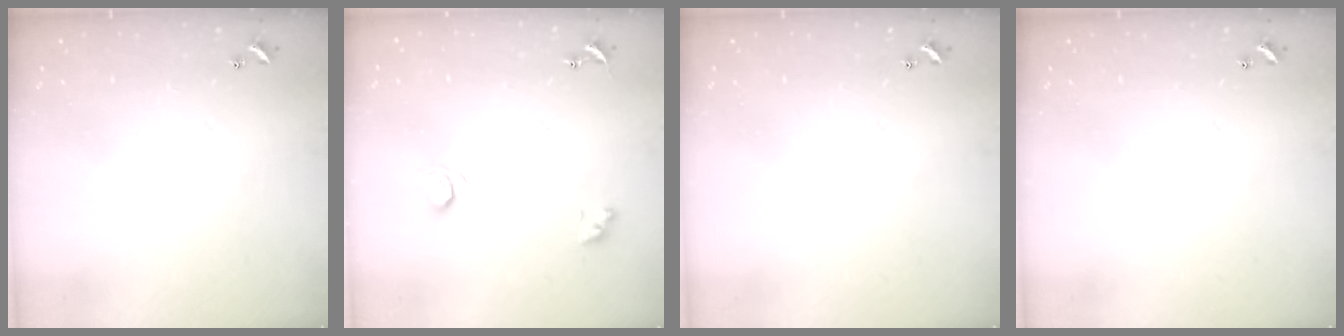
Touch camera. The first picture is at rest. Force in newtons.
{"total": 1.7, "press": 1.6, "slide": 0.4}
{"total": 0.0}
{"total": 0.0}